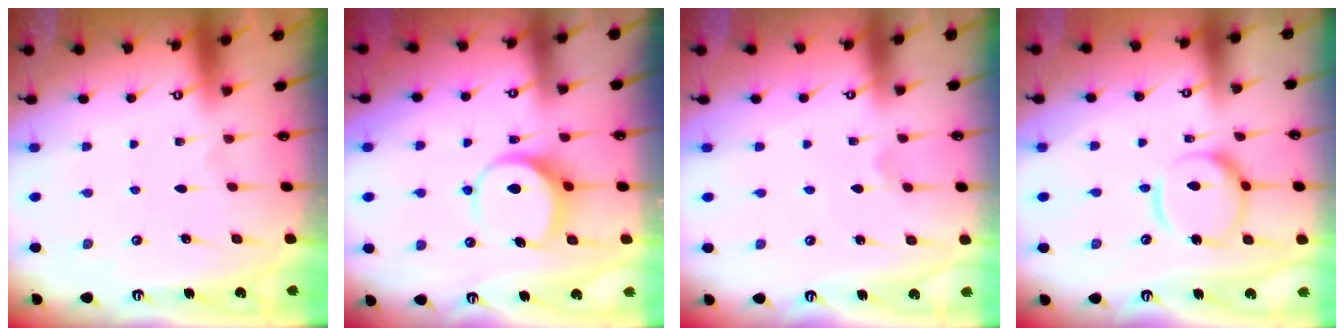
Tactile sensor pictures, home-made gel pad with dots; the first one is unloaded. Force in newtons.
{"total": 9.3, "press": 9.2, "slide": 0.9}
{"total": 1.8, "press": 1.8, "slide": 0.4}
{"total": 15.5, "press": 15.4, "slide": 1.5}